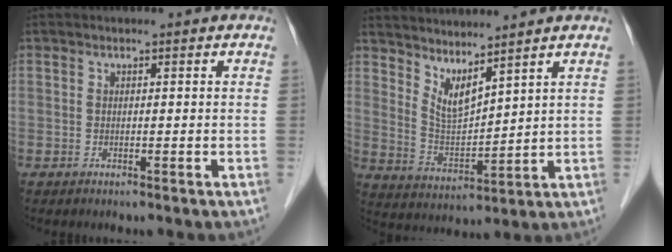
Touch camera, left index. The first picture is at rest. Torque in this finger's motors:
{"motor_torque": [0.49, 0.28, 0.26, 0.02]}